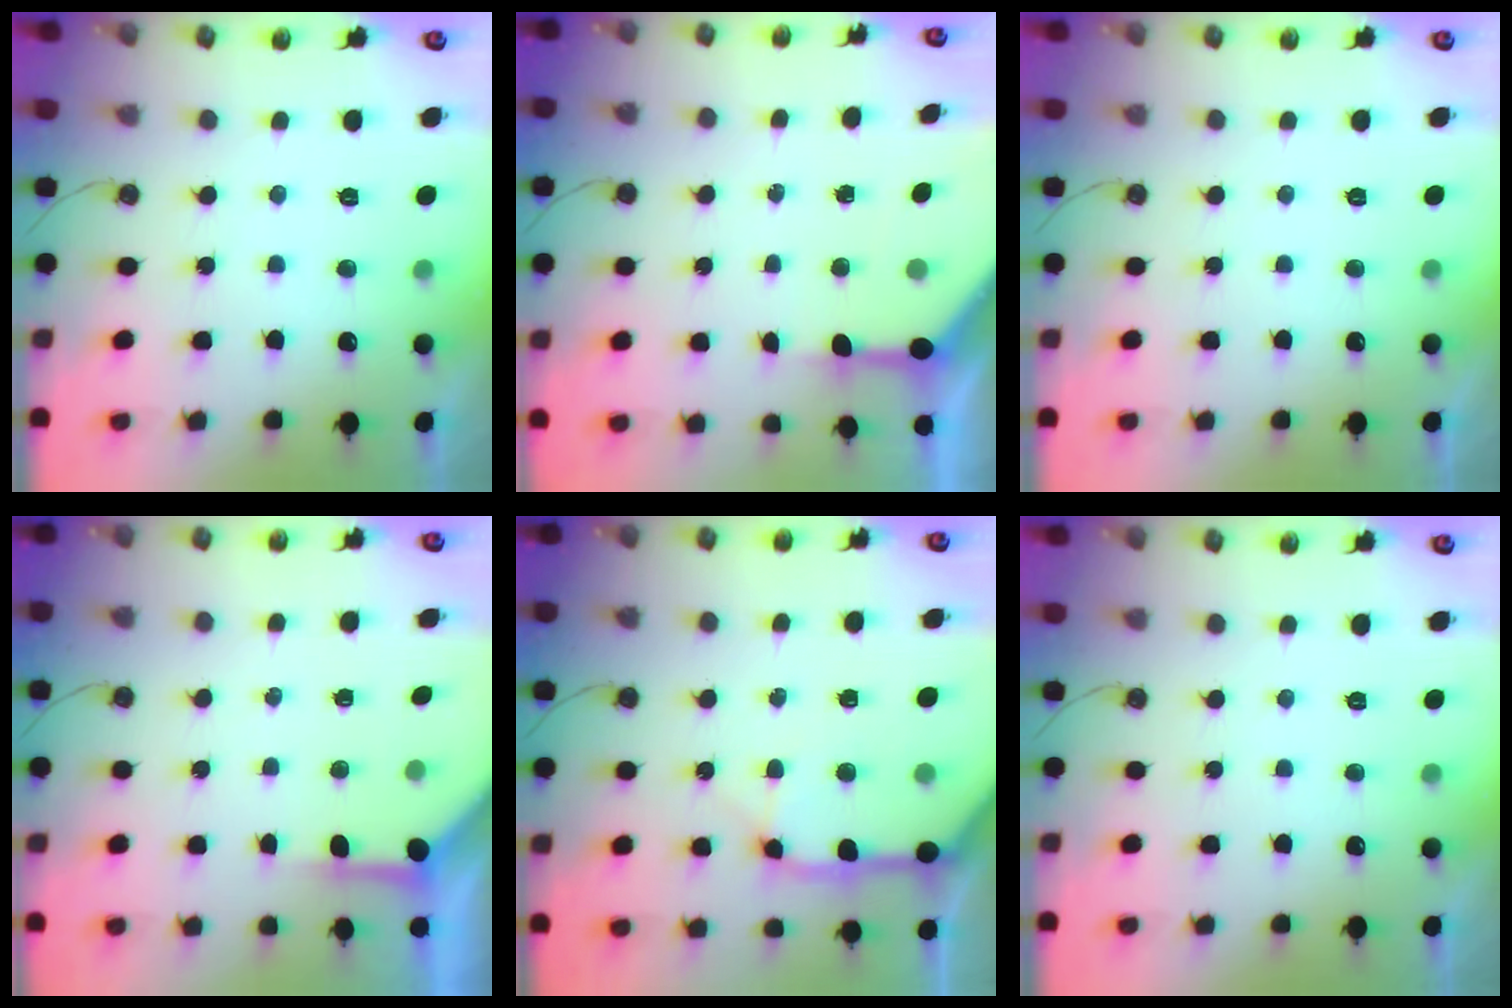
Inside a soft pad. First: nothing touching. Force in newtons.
{"total": 6.6, "press": 6.6, "slide": 0.9}
{"total": 0.0}
{"total": 3.9, "press": 3.9, "slide": 0.4}
{"total": 15.4, "press": 15.2, "slide": 2.1}
{"total": 0.0}